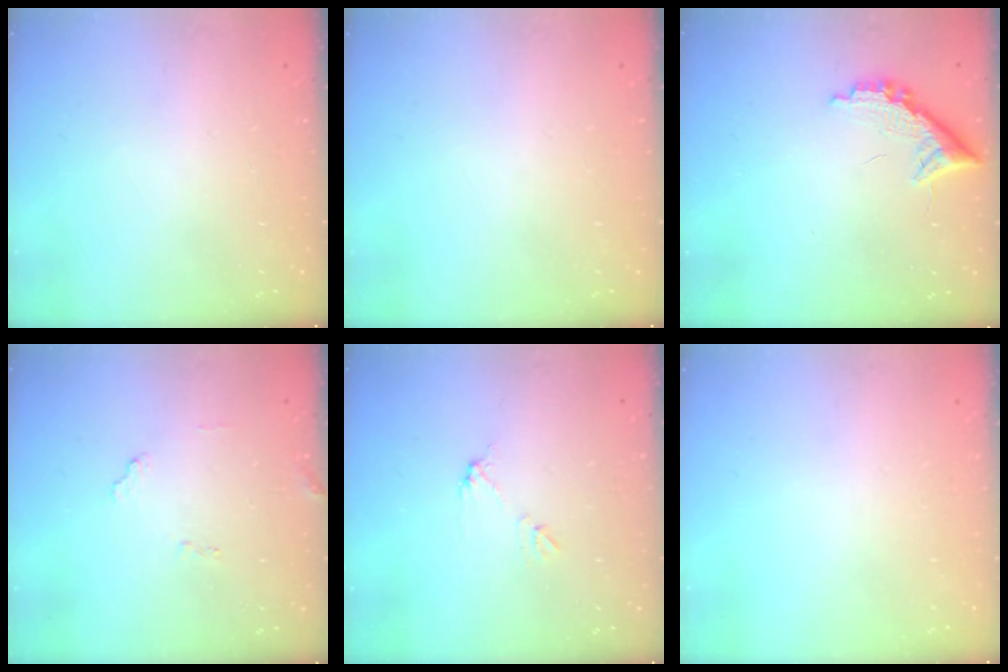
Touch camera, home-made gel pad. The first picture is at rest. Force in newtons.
{"total": 0.0}
{"total": 11.1, "press": 11.1, "slide": 0.3}
{"total": 8.5, "press": 8.4, "slide": 0.5}
{"total": 5.2, "press": 5.1, "slide": 0.3}
{"total": 0.0}